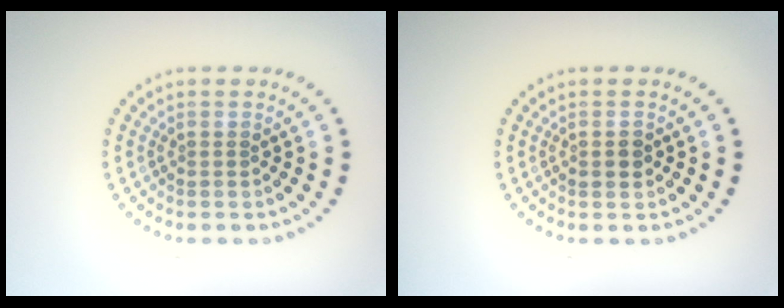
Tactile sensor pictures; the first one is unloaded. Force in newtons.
{"total": 1.5, "press": 1.5, "slide": 0.1}